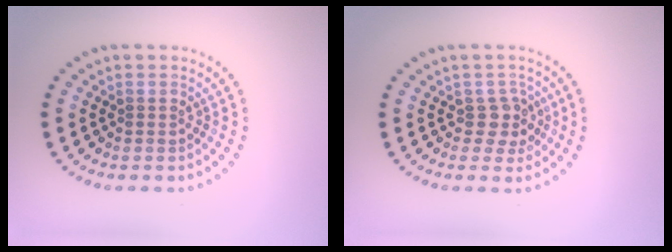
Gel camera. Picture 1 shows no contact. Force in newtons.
{"total": 2.0, "press": 1.7, "slide": 1.1}